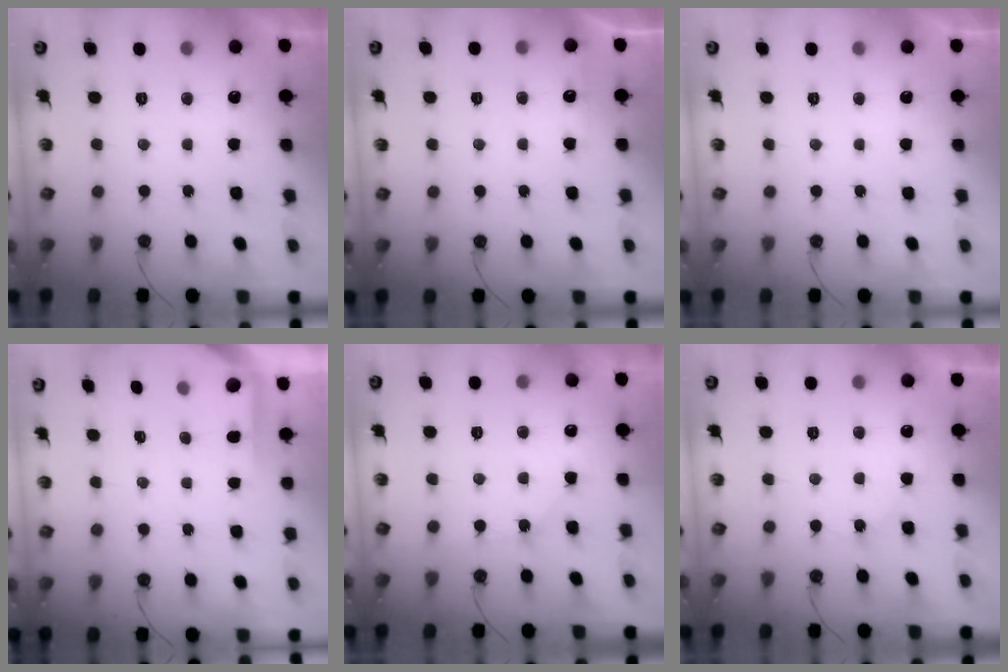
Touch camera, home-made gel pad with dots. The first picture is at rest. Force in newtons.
{"total": 4.3, "press": 4.2, "slide": 0.5}
{"total": 0.0}
{"total": 1.5, "press": 1.5, "slide": 0.3}
{"total": 5.8, "press": 5.7, "slide": 0.7}
{"total": 5.0, "press": 5.0, "slide": 0.7}